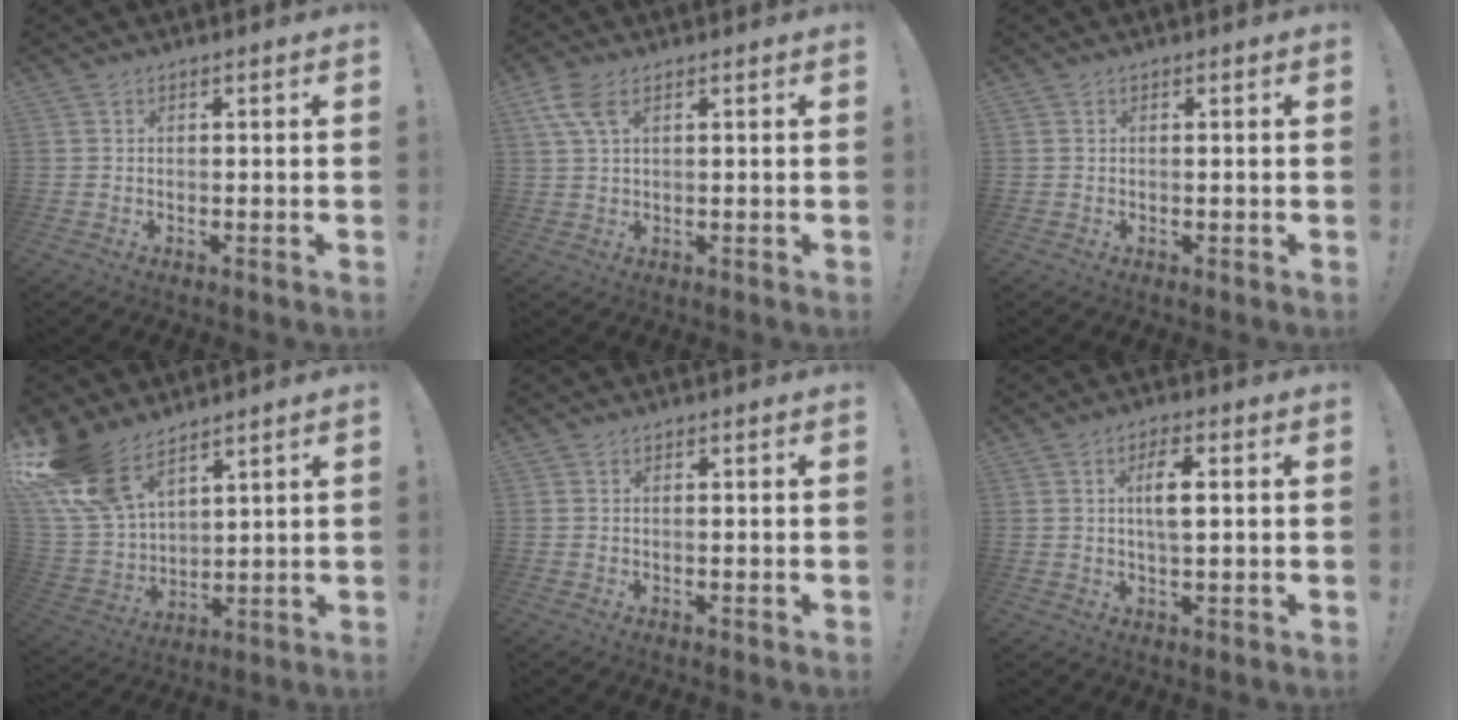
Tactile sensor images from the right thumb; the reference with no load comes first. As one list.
[{"total": 6.3, "force": [2.9, 3.0, 4.8], "torque": [-0.105, 0.000, 0.056]}, {"total": 0.0}, {"total": 17.2, "force": [12.1, 9.0, 8.2], "torque": [-0.180, -0.071, 0.234]}, {"total": 0.0}, {"total": 6.3, "force": [1.4, 2.4, 5.7], "torque": [-0.086, -0.004, 0.018]}]